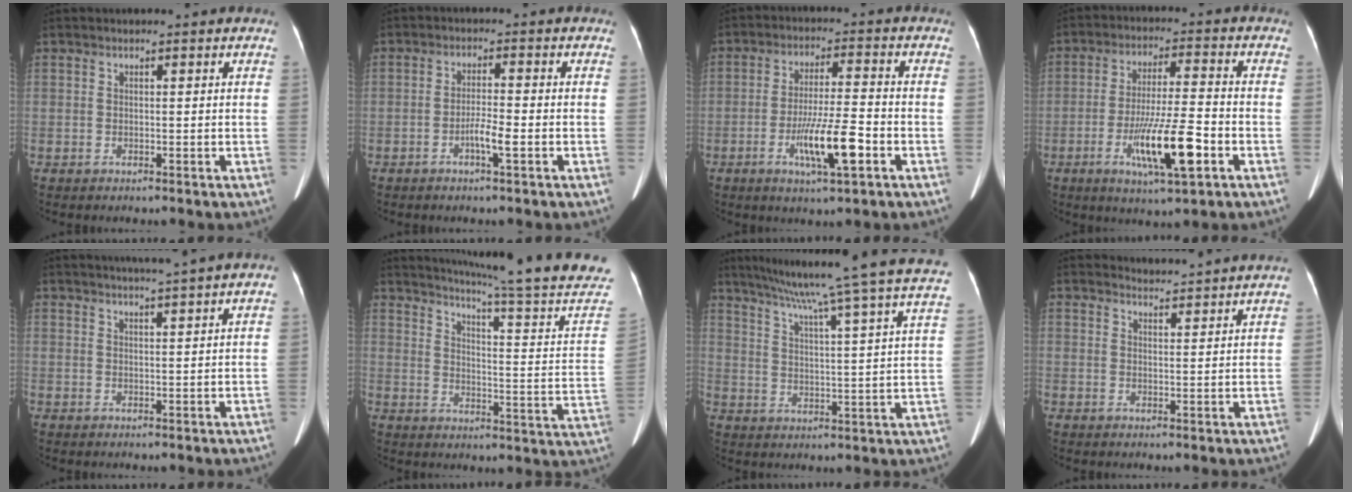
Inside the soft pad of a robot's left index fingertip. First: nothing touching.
{"total": 3.4, "force": [-1.6, 0.1, 3.0], "torque": [-0.056, -0.002, -0.030]}
{"total": 9.3, "force": [-3.8, 0.8, 8.5], "torque": [-0.156, -0.008, -0.064]}
{"total": 11.6, "force": [-4.6, 1.1, 10.6], "torque": [-0.192, -0.013, -0.077]}
{"total": 4.9, "force": [3.8, -0.8, 3.1], "torque": [-0.046, 0.013, 0.054]}
{"total": 22.6, "force": [20.0, -2.4, 10.4], "torque": [-0.164, -0.090, 0.247]}
{"total": 26.3, "force": [21.5, -1.1, 15.1], "torque": [-0.244, -0.032, 0.276]}
{"total": 3.5, "force": [3.4, -1.0, -0.3], "torque": [-0.006, -0.007, 0.046]}